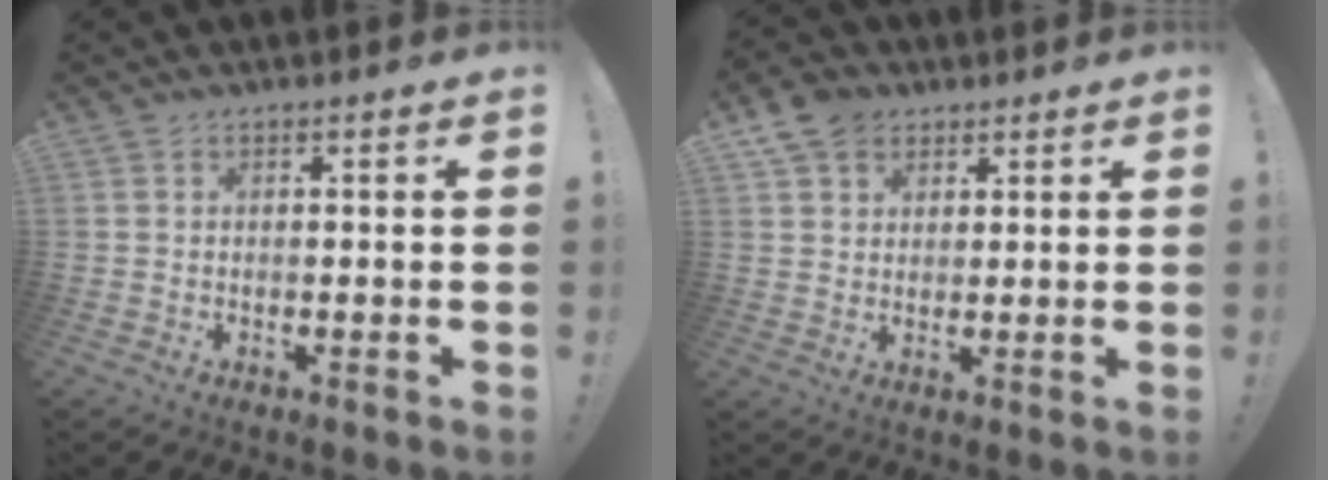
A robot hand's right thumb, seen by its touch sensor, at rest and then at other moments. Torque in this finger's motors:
{"motor_torque": [-0.32, 0.55, 0.16, -0.03, 0.19]}